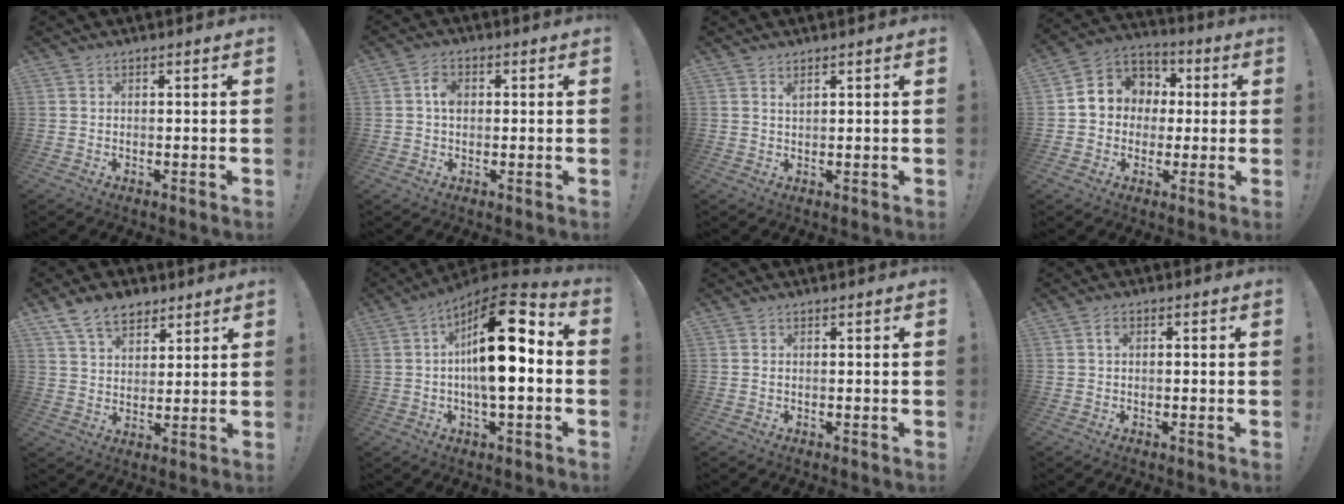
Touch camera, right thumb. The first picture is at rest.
{"total": 4.1, "force": [0.5, 2.9, 2.9], "torque": [-0.045, 0.005, 0.007]}
{"total": 1.2, "force": [1.0, 0.1, 0.7], "torque": [0.003, -0.007, 0.015]}
{"total": 9.3, "force": [0.7, 8.8, 3.1], "torque": [-0.034, 0.002, 0.021]}
{"total": 10.0, "force": [6.6, 6.0, 4.5], "torque": [-0.082, -0.025, 0.129]}
{"total": 19.3, "force": [1.9, 6.9, 17.9], "torque": [-0.279, -0.004, 0.023]}
{"total": 0.0}
{"total": 1.6, "force": [0.0, 1.1, 1.2], "torque": [-0.015, 0.004, -0.003]}